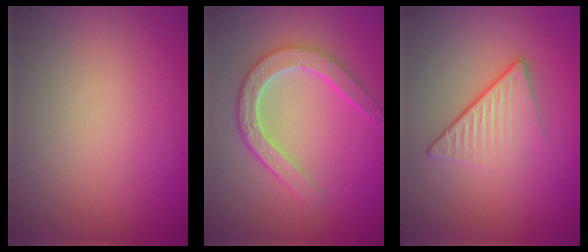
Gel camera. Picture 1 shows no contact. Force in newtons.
{"total": 4.6, "press": 3.7, "slide": 2.8}
{"total": 4.2, "press": 2.7, "slide": 3.2}